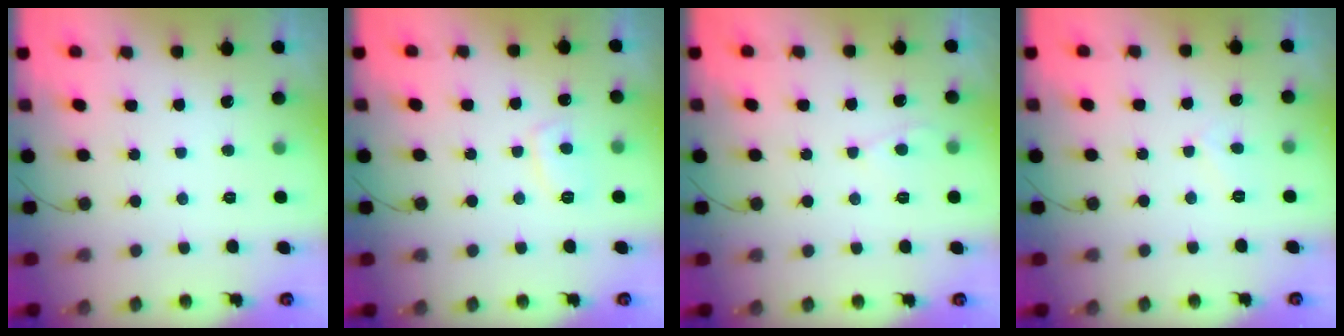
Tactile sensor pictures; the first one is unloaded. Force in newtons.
{"total": 4.5, "press": 4.4, "slide": 0.9}
{"total": 2.9, "press": 2.9, "slide": 0.3}
{"total": 2.8, "press": 2.8, "slide": 0.3}